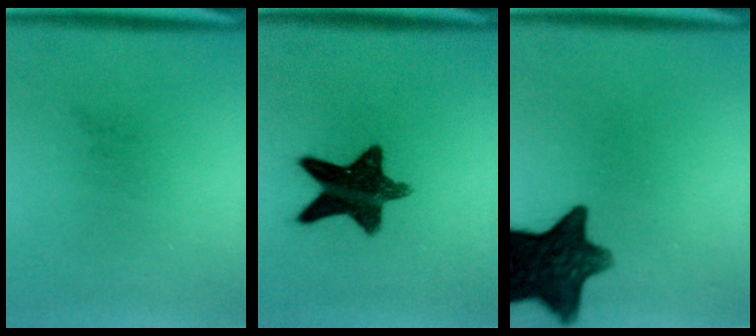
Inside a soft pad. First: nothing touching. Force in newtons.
{"total": 13.3}
{"total": 12.8}